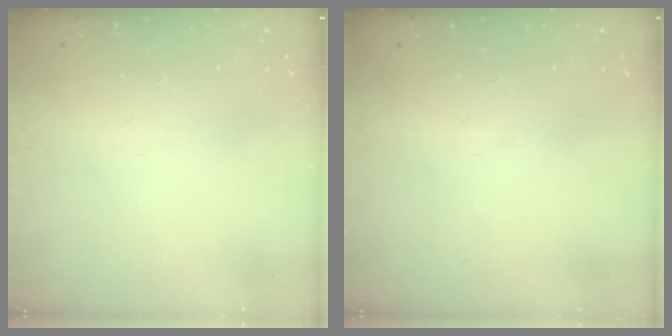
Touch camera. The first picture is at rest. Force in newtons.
{"total": 0.0}